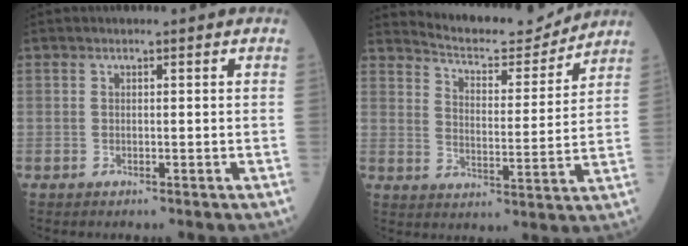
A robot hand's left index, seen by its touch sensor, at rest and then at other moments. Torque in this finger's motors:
{"motor_torque": [0.12, -0.15, 0.00, 0.01]}